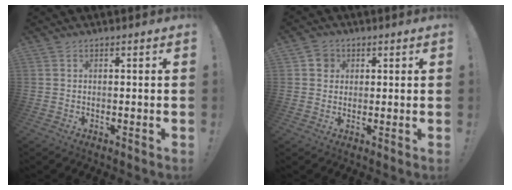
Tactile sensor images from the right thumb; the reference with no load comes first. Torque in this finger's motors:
{"motor_torque": [0.04, 0.12, 0.09, -0.13, -0.03]}